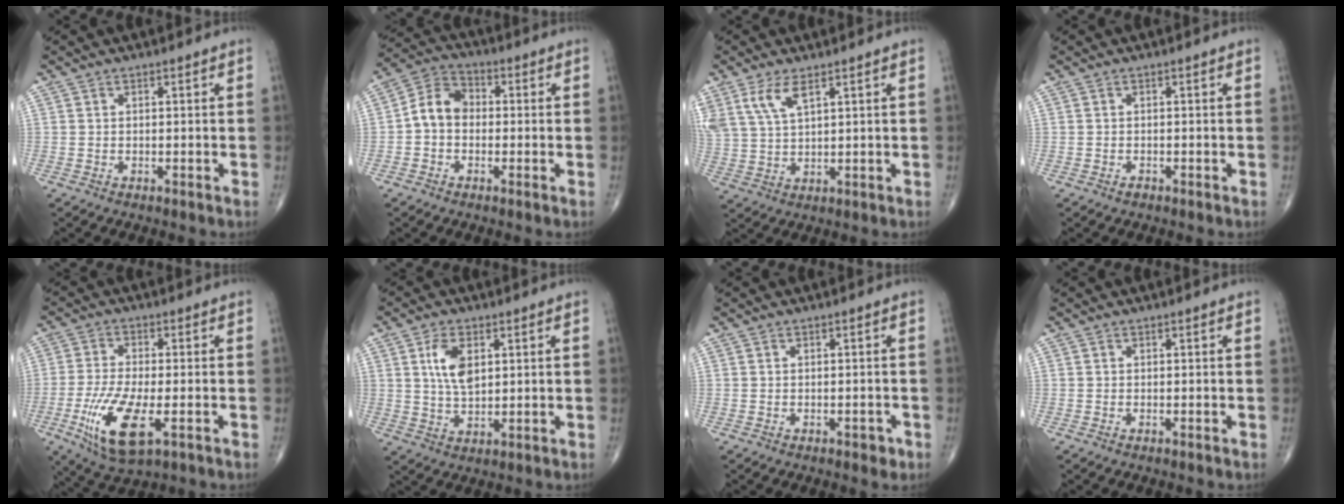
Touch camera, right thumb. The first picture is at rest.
{"total": 7.2, "force": [-0.7, 5.7, 4.5], "torque": [-0.064, 0.029, -0.029]}
{"total": 7.1, "force": [4.0, 2.7, 5.1], "torque": [-0.113, -0.009, 0.090]}
{"total": 0.6, "force": [-0.5, 0.3, 0.2], "torque": [-0.003, 0.002, -0.009]}
{"total": 12.3, "force": [-4.1, 4.2, 10.8], "torque": [-0.226, -0.012, -0.069]}
{"total": 7.1, "force": [2.1, 3.8, 5.6], "torque": [-0.102, -0.009, 0.044]}
{"total": 1.6, "force": [-0.8, 0.9, 1.1], "torque": [-0.011, 0.003, -0.010]}
{"total": 0.0}